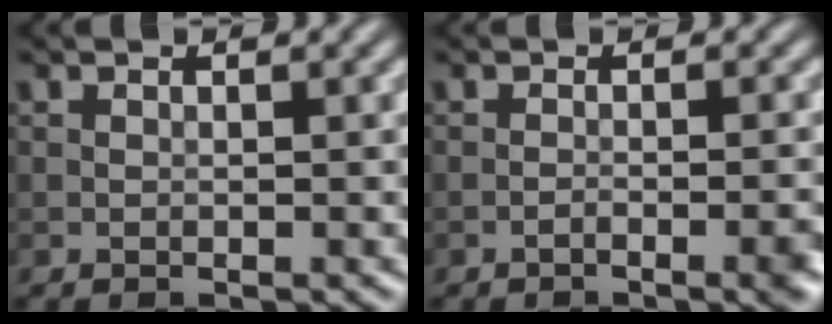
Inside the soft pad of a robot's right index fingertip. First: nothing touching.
{"total": 2.2, "force": [-1.3, 0.5, 1.7], "torque": [-0.022, 0.003, -0.025]}